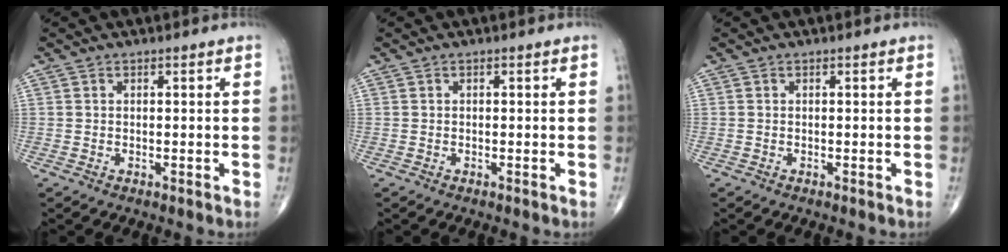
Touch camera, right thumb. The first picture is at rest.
{"total": 0.0}
{"total": 0.0}